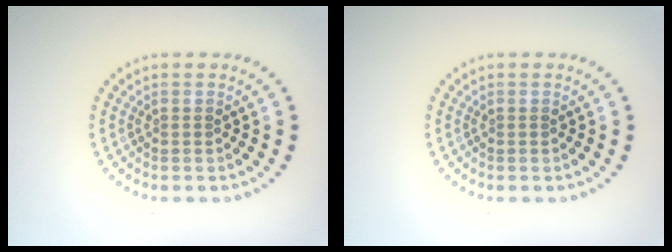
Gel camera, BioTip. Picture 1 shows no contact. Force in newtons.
{"total": 0.0}